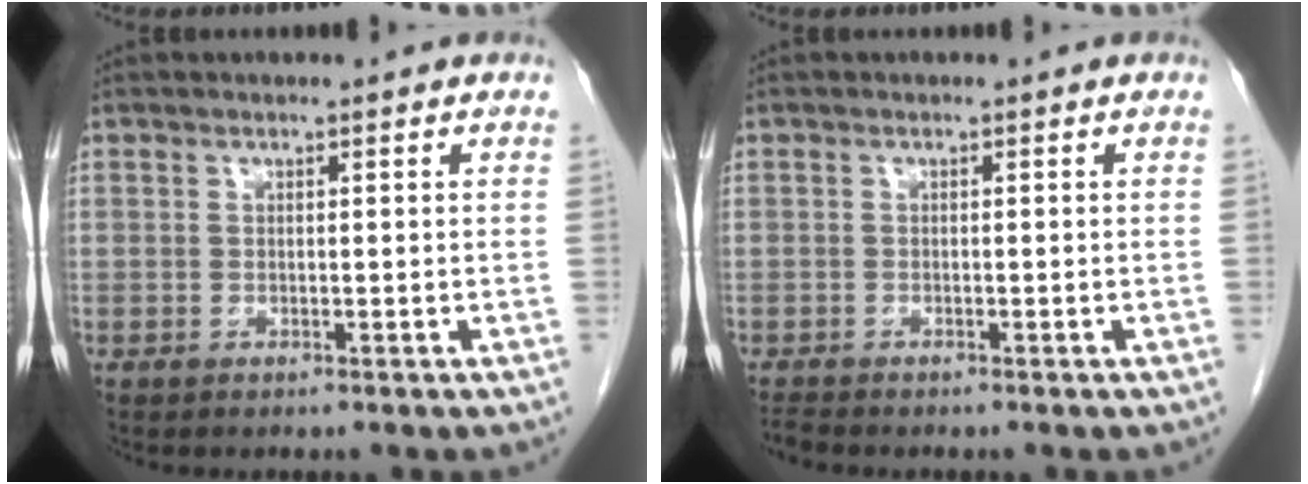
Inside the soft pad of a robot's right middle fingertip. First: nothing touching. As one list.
[{"total": 0.9, "force": [-0.9, -0.3, 0.0], "torque": [-0.014, -0.010, -0.018]}]